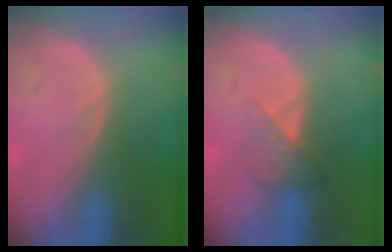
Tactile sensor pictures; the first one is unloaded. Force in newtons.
{"total": 3.3, "press": 3.0, "slide": 1.2}